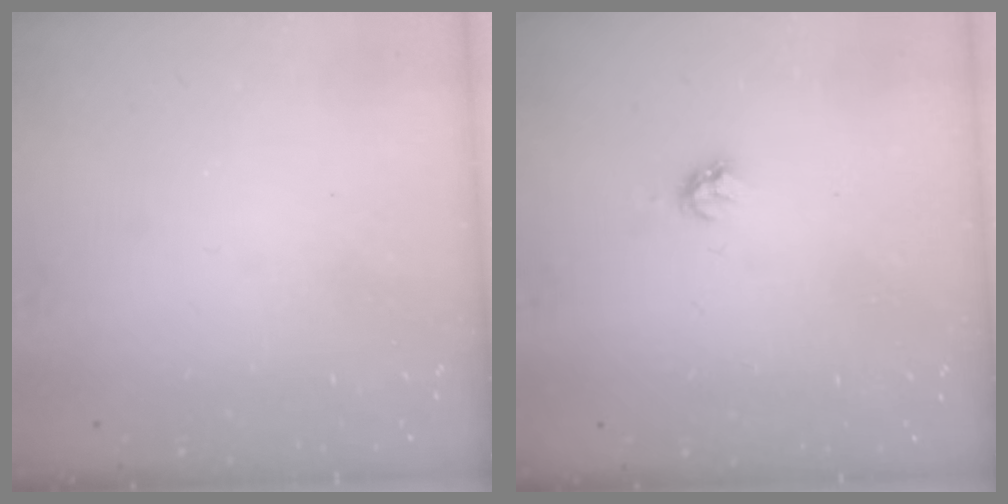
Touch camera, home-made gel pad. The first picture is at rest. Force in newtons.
{"total": 2.8, "press": 2.8, "slide": 0.2}